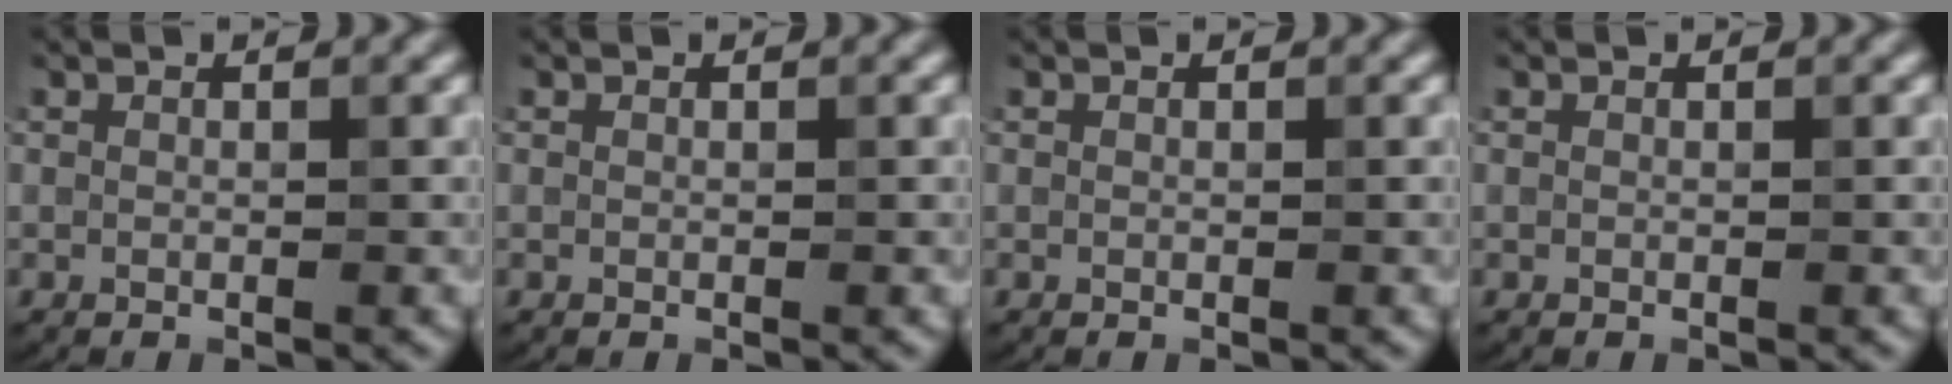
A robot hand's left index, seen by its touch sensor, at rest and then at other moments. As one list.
[{"total": 0.0}, {"total": 0.0}, {"total": 0.0}]